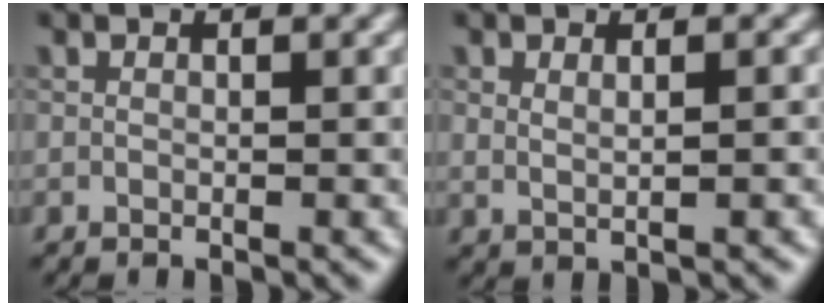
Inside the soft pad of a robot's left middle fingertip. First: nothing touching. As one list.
[{"total": 1.5, "force": [0.5, 0.6, 1.3], "torque": [-0.018, -0.002, 0.009]}]